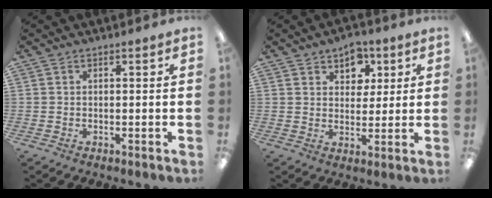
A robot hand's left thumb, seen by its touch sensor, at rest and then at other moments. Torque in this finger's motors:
{"motor_torque": [0.11, 0.27, -0.09, 0.05, 0.01]}